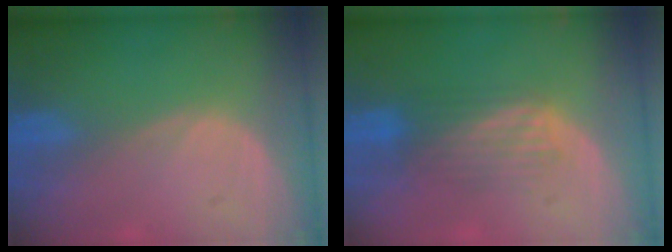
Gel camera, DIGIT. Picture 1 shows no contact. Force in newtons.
{"total": 4.3, "press": 4.3, "slide": 0.2}